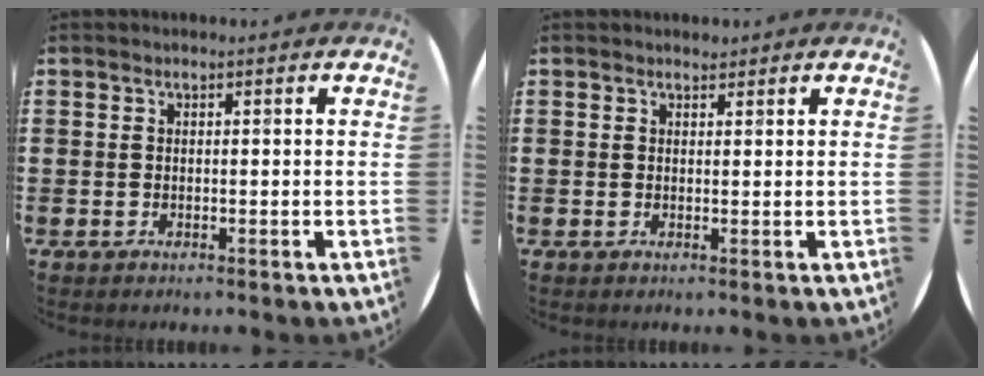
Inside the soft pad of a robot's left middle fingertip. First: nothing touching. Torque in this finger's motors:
{"motor_torque": [0.12, -0.06, 0.00, -0.01]}